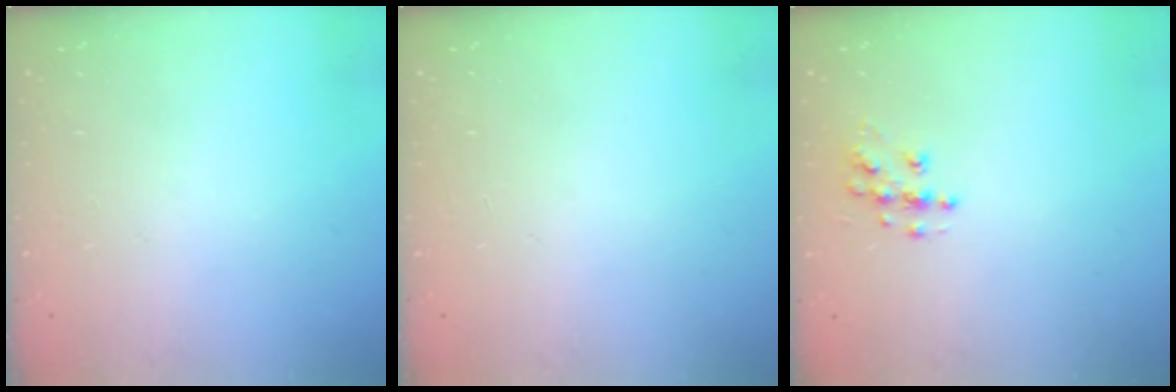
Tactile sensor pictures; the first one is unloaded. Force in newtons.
{"total": 0.0}
{"total": 7.3, "press": 7.3, "slide": 0.2}